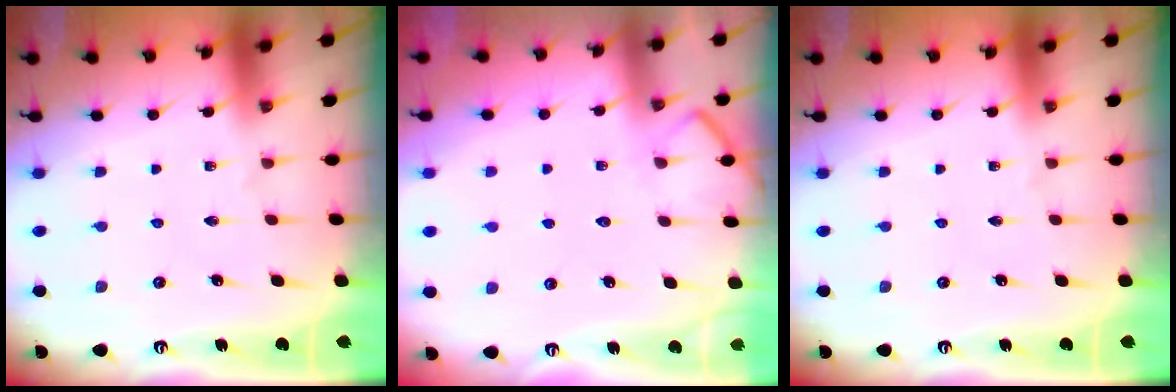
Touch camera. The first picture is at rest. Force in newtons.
{"total": 6.7, "press": 6.7, "slide": 0.7}
{"total": 0.0}